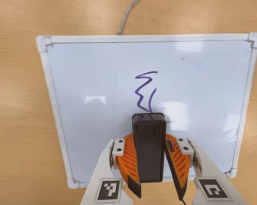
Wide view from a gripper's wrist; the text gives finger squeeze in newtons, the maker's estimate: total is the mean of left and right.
{"total": 10.8, "left": 11.1, "right": 10.4}